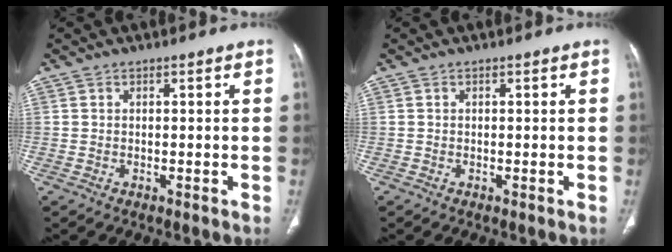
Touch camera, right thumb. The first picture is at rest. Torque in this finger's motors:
{"motor_torque": [0.02, 0.02, 0.01, -0.02, 0.01]}